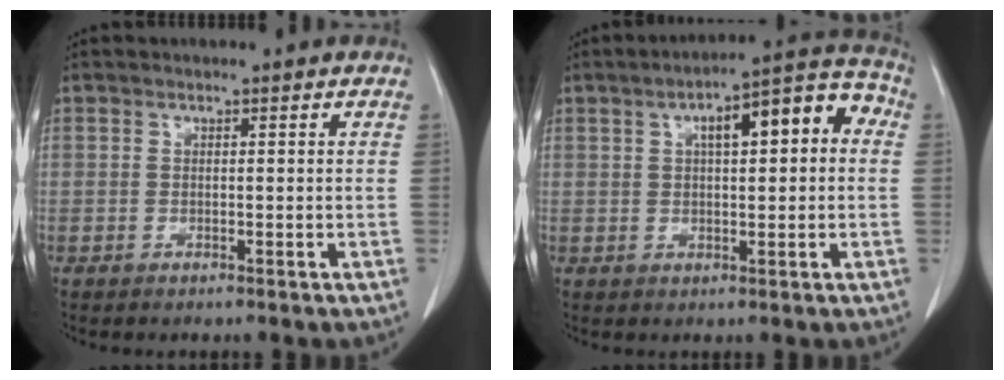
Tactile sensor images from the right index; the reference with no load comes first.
{"total": 10.8, "force": [2.5, 3.1, 10.0], "torque": [-0.137, 0.048, 0.033]}